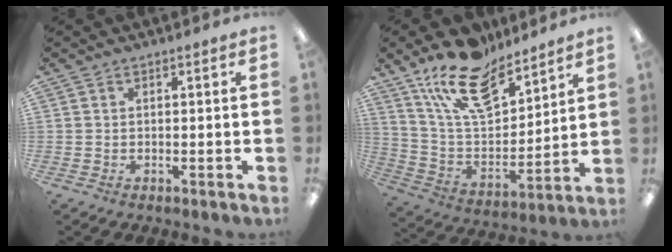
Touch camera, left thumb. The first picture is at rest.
{"total": 18.2, "force": [13.7, 7.8, 9.1], "torque": [-0.172, -0.075, 0.245]}